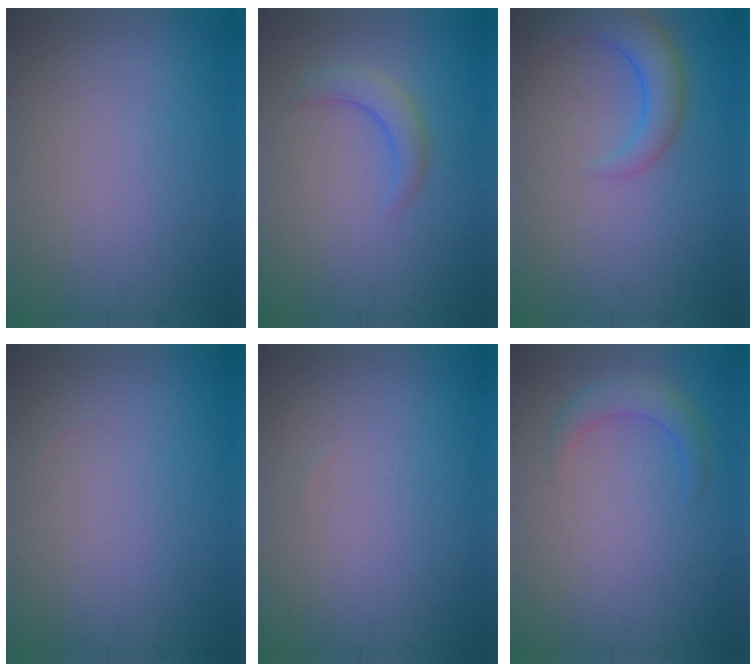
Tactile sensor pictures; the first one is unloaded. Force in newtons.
{"total": 2.3, "press": 2.3, "slide": 0.4}
{"total": 4.0, "press": 4.0, "slide": 0.3}
{"total": 0.0}
{"total": 0.0}
{"total": 2.2, "press": 2.2, "slide": 0.1}